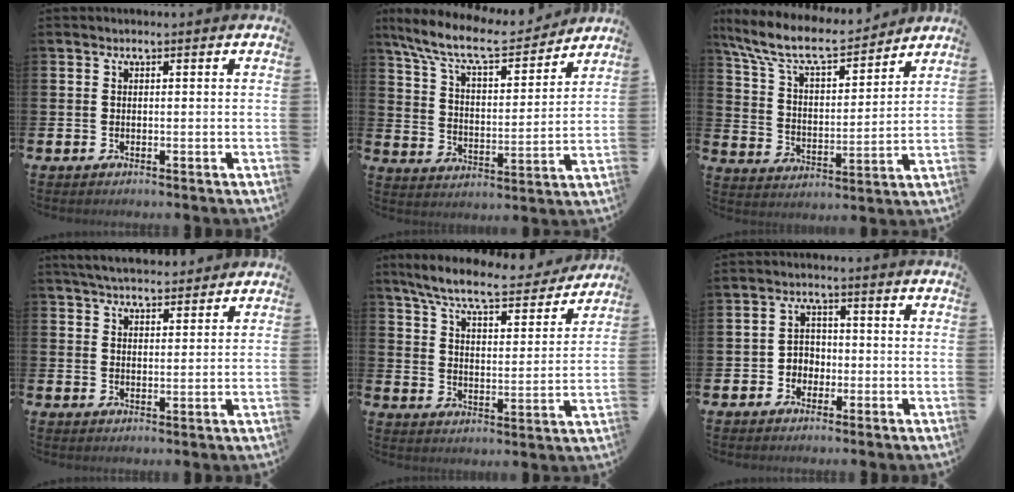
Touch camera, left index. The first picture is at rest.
{"total": 10.4, "force": [9.2, 2.3, 4.3], "torque": [-0.121, -0.055, 0.159]}
{"total": 10.0, "force": [8.8, 2.5, 4.0], "torque": [-0.123, -0.051, 0.155]}
{"total": 4.6, "force": [4.5, 0.9, 0.6], "torque": [-0.021, -0.018, 0.081]}
{"total": 8.3, "force": [7.5, 1.0, 3.4], "torque": [-0.103, -0.041, 0.128]}
{"total": 2.8, "force": [-1.3, 2.3, 0.7], "torque": [-0.015, 0.005, -0.034]}